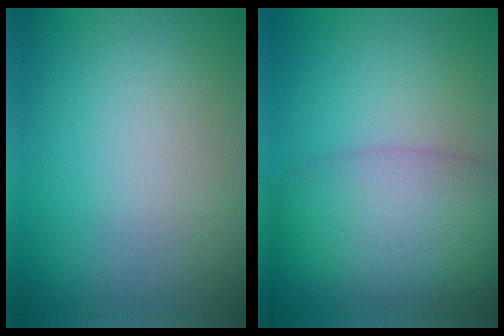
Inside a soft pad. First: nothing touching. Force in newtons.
{"total": 6.6, "press": 6.6, "slide": 0.3}